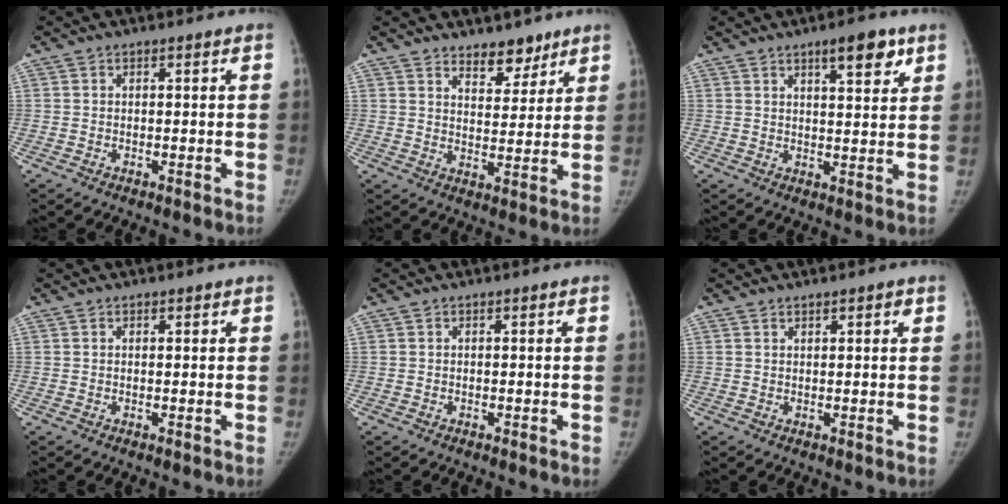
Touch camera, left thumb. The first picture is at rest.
{"total": 6.6, "force": [5.1, 3.3, 2.7], "torque": [-0.008, -0.037, 0.081]}
{"total": 7.2, "force": [4.3, 2.2, 5.3], "torque": [-0.059, -0.023, 0.061]}
{"total": 0.6, "force": [0.4, 0.3, 0.2], "torque": [-0.003, -0.003, 0.004]}
{"total": 0.0}
{"total": 1.8, "force": [1.2, 0.5, 1.3], "torque": [-0.014, -0.005, 0.017]}